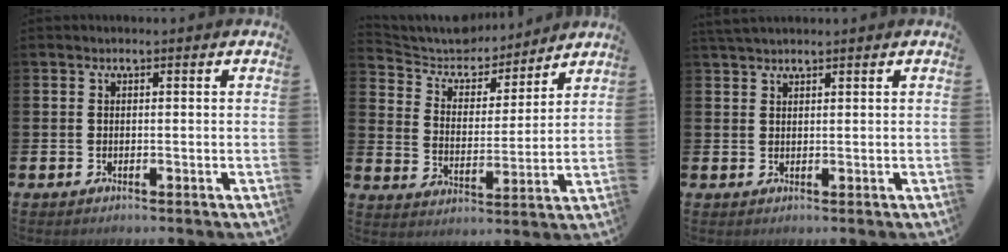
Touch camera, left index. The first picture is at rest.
{"total": 6.2, "force": [5.7, 2.2, 0.8], "torque": [-0.045, -0.050, 0.096]}
{"total": 3.0, "force": [2.9, 0.5, 0.7], "torque": [-0.016, -0.008, 0.054]}